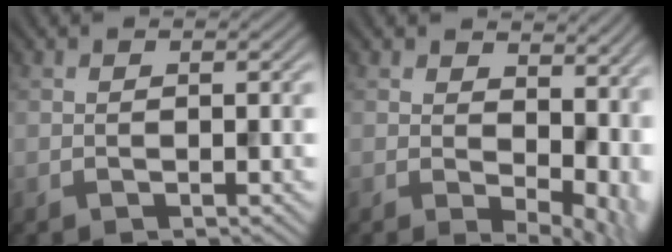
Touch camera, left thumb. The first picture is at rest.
{"total": 11.6, "force": [2.1, 7.1, 8.9], "torque": [-0.106, -0.026, 0.071]}